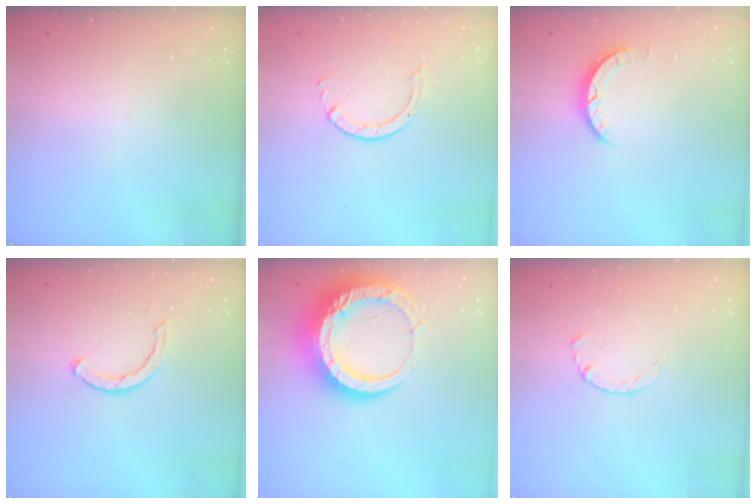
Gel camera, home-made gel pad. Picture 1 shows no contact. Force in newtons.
{"total": 2.5, "press": 2.4, "slide": 0.3}
{"total": 3.1, "press": 3.0, "slide": 0.4}
{"total": 2.6, "press": 2.5, "slide": 0.4}
{"total": 17.1, "press": 17.0, "slide": 1.6}
{"total": 1.8, "press": 1.7, "slide": 0.3}